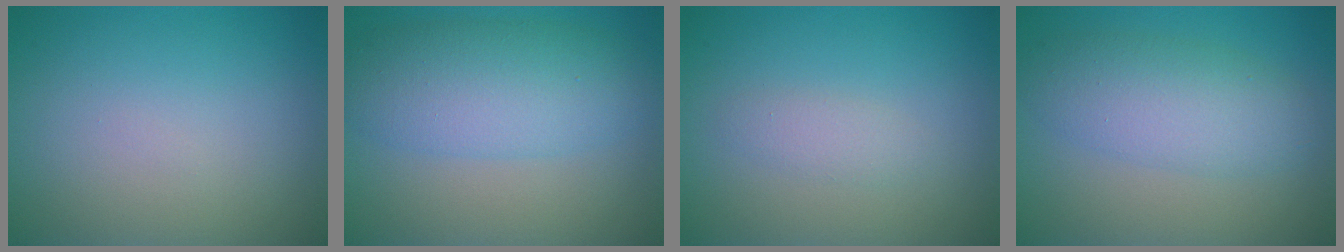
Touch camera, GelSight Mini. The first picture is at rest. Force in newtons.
{"total": 6.3, "press": 6.3, "slide": 0.0}
{"total": 1.3, "press": 1.3, "slide": 0.0}
{"total": 4.9, "press": 4.9, "slide": 0.2}